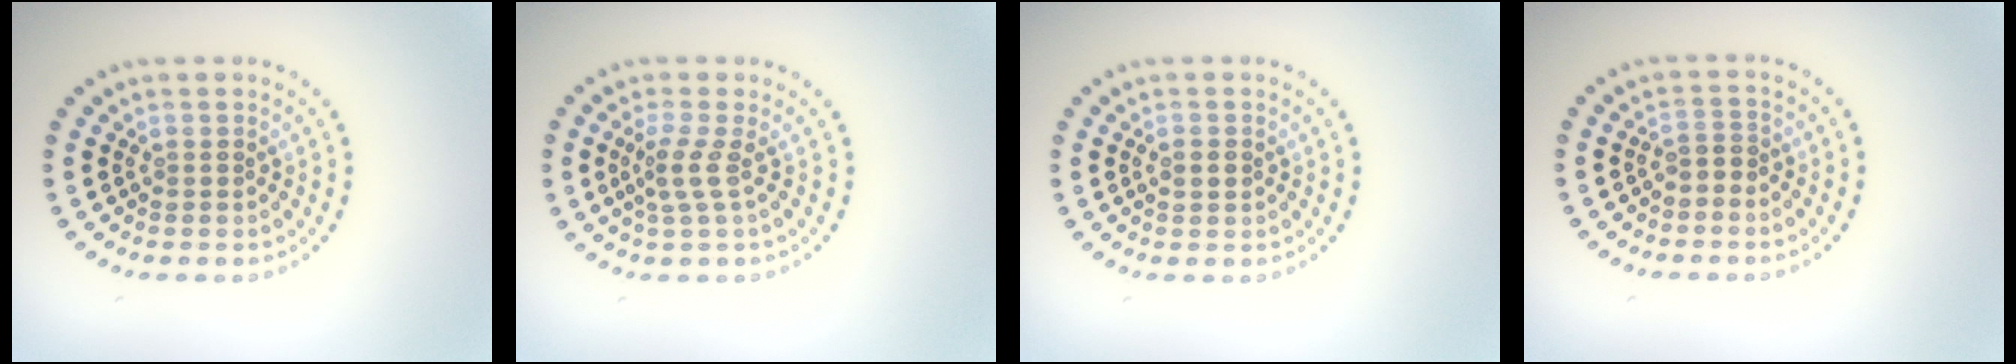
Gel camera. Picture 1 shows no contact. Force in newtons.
{"total": 2.1, "press": 1.4, "slide": 1.5}
{"total": 0.8, "press": 0.8, "slide": 0.0}
{"total": 1.3, "press": 1.0, "slide": 0.8}